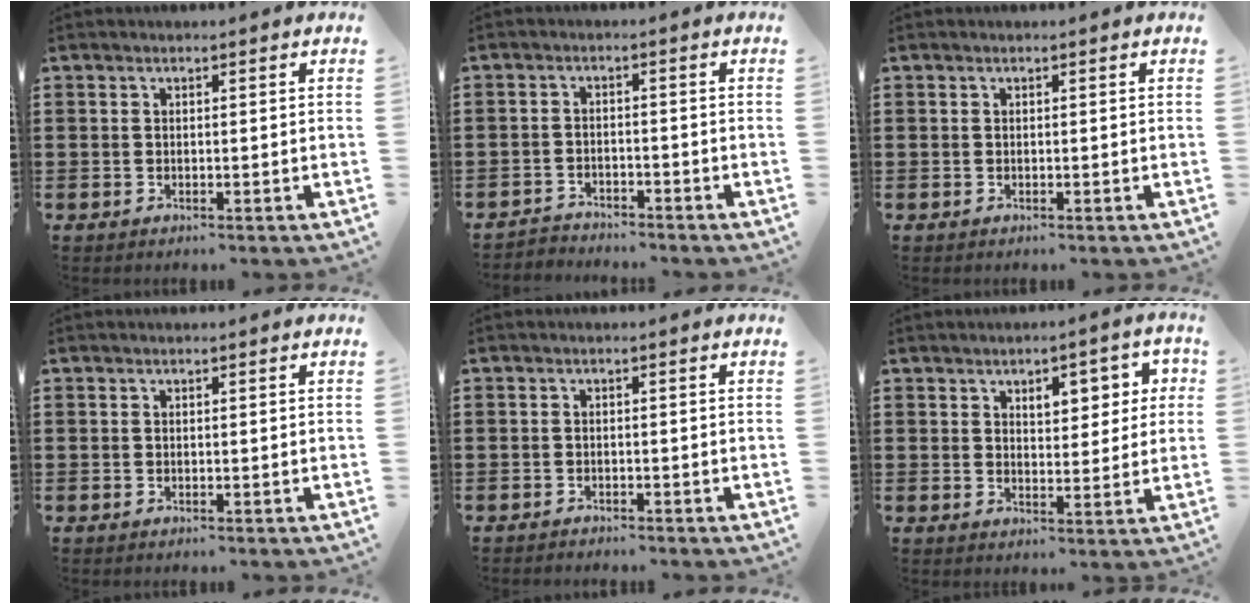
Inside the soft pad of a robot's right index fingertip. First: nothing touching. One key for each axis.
{"total": 2.5, "fx": -2.5, "fy": 0.4, "fz": -0.3, "tx": -0.004, "ty": 0.001, "tz": -0.055}
{"total": 0.0}
{"total": 0.0}
{"total": 1.0, "fx": -1.0, "fy": 0.2, "fz": -0.1, "tx": -0.001, "ty": 0.003, "tz": -0.023}
{"total": 4.8, "fx": 2.1, "fy": 2.6, "fz": 3.5, "tx": -0.052, "ty": 0.003, "tz": 0.028}